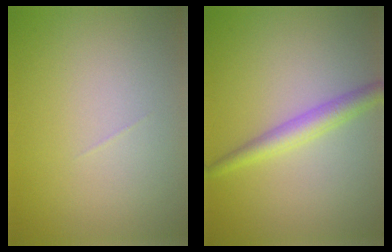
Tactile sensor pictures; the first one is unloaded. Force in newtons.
{"total": 2.7, "press": 2.7, "slide": 0.1}